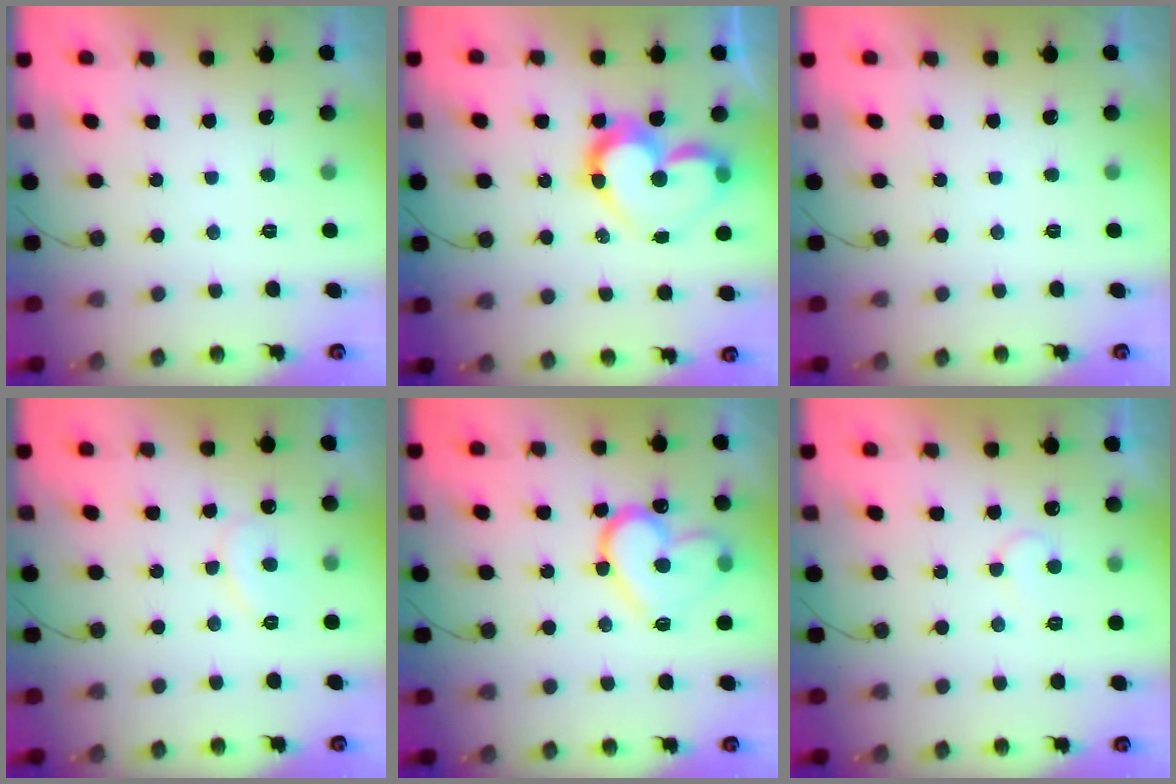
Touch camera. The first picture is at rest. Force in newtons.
{"total": 14.4, "press": 14.3, "slide": 1.5}
{"total": 0.0}
{"total": 7.6, "press": 7.6, "slide": 0.6}
{"total": 15.7, "press": 15.6, "slide": 1.8}
{"total": 5.4, "press": 5.4, "slide": 0.5}